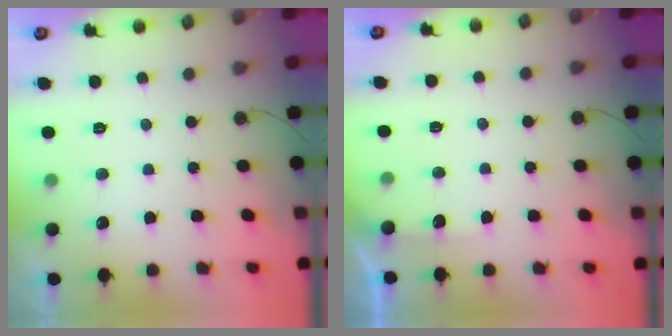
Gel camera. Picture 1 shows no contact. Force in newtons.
{"total": 3.2, "press": 3.2, "slide": 0.5}